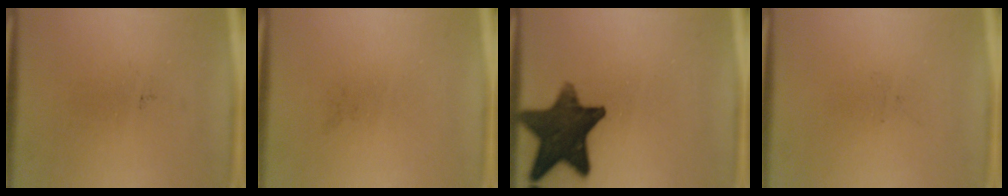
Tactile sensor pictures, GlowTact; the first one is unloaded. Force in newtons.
{"total": 0.0}
{"total": 14.0}
{"total": 0.0}